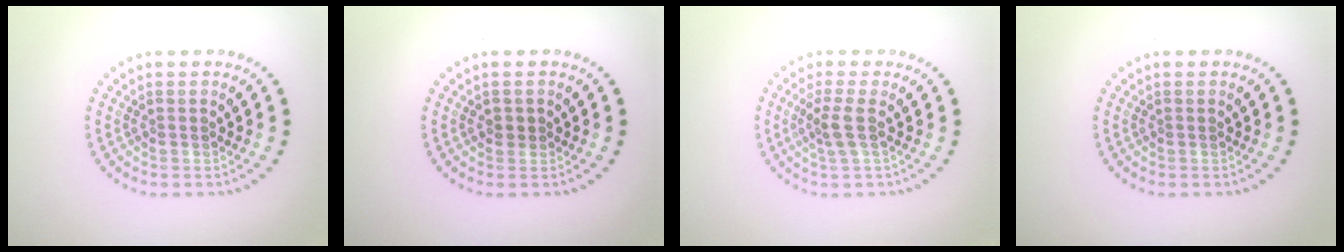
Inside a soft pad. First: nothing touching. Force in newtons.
{"total": 0.9, "press": 0.8, "slide": 0.4}
{"total": 2.1, "press": 1.6, "slide": 1.3}
{"total": 0.0}